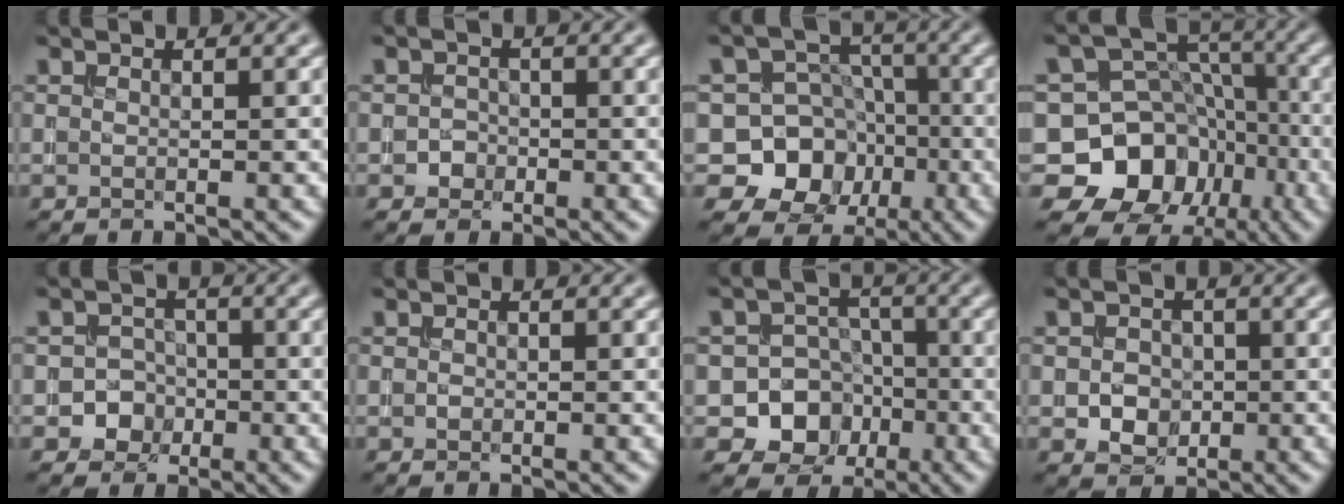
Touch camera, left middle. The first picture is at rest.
{"total": 1.1, "force": [-0.5, 0.9, 0.0], "torque": [0.009, 0.002, -0.010]}
{"total": 10.9, "force": [-3.2, 10.0, 2.9], "torque": [-0.047, 0.014, -0.076]}
{"total": 11.2, "force": [-4.1, 9.6, 3.9], "torque": [-0.076, 0.019, -0.101]}
{"total": 3.0, "force": [-1.2, 2.7, 0.4], "torque": [0.021, 0.007, -0.029]}
{"total": 0.0}
{"total": 8.5, "force": [-2.9, 7.7, 2.3], "torque": [-0.017, -0.004, -0.072]}
{"total": 2.7, "force": [-0.4, 2.3, 1.3], "torque": [-0.013, -0.005, -0.009]}